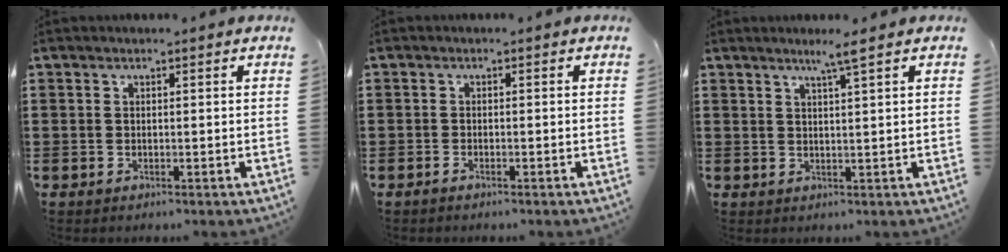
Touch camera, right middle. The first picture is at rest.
{"total": 0.7, "force": [-0.6, 0.0, 0.3], "torque": [-0.008, -0.003, -0.011]}
{"total": 3.1, "force": [2.3, -0.1, 2.1], "torque": [-0.044, -0.001, 0.038]}